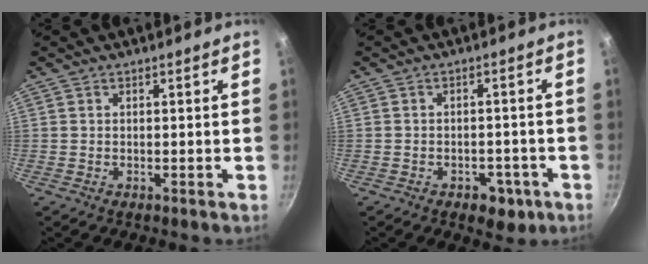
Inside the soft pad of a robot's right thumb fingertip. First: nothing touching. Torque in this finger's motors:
{"motor_torque": [0.53, 0.83, -0.18, 0.03, 0.15]}